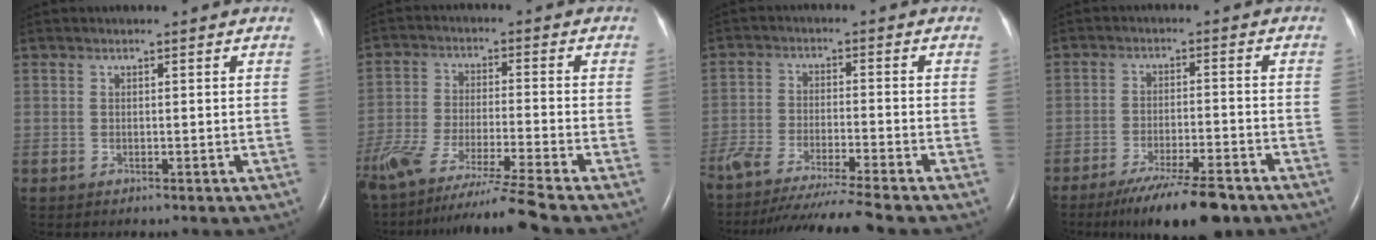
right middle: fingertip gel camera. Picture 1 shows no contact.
{"total": 15.9, "force": [-13.3, -2.3, 8.4], "torque": [-0.157, -0.052, -0.229]}
{"total": 15.1, "force": [-13.5, -1.9, 6.5], "torque": [-0.097, -0.040, -0.222]}
{"total": 11.3, "force": [-8.6, 1.4, 7.2], "torque": [-0.118, -0.027, -0.138]}